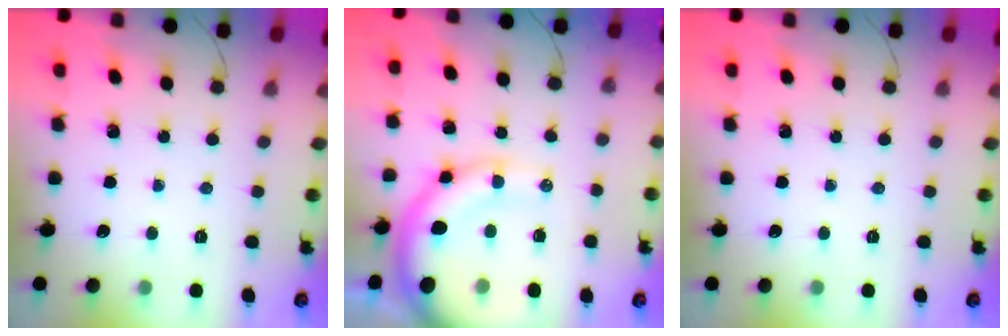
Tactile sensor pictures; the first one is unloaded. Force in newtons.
{"total": 15.8, "press": 15.5, "slide": 3.0}
{"total": 0.0}